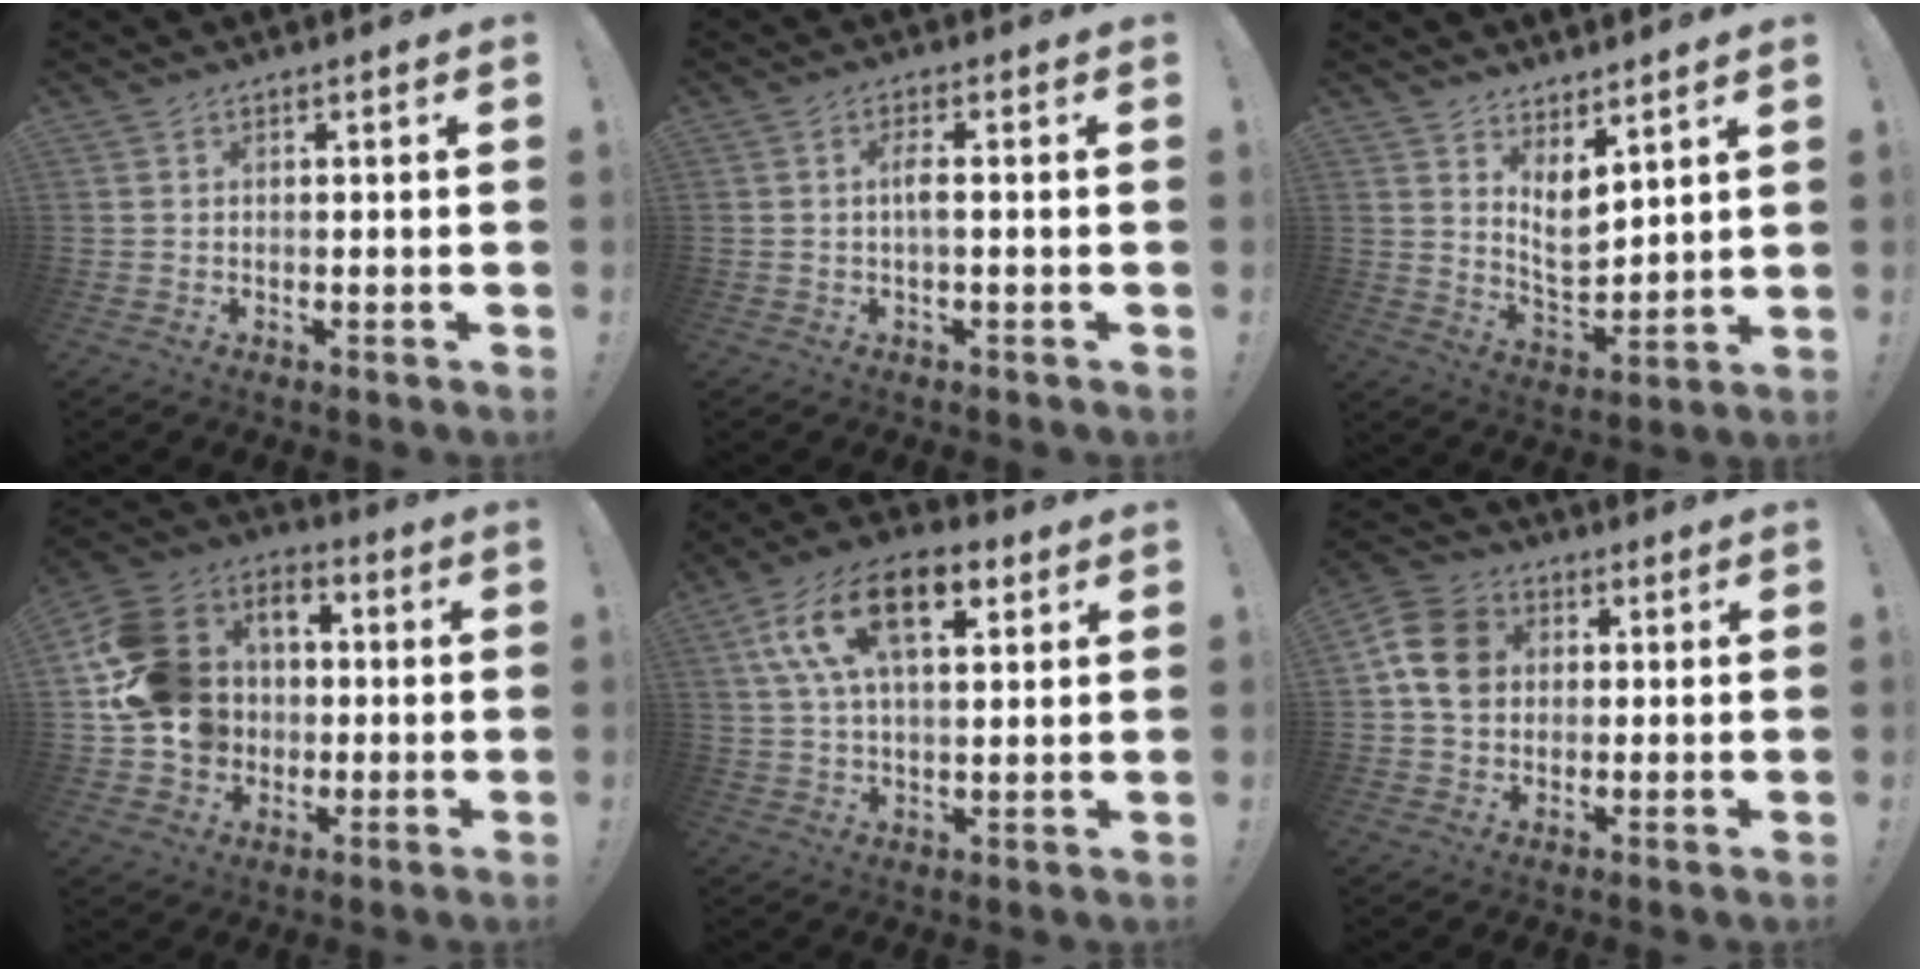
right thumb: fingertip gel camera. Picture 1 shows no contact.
{"total": 3.2, "force": [-0.3, 0.3, 3.2], "torque": [-0.068, 0.004, -0.009]}
{"total": 7.7, "force": [5.1, 3.6, 4.5], "torque": [-0.064, -0.045, 0.098]}
{"total": 18.0, "force": [0.5, 16.0, 8.3], "torque": [-0.155, 0.010, 0.034]}
{"total": 17.6, "force": [7.0, 8.8, 13.4], "torque": [-0.247, -0.007, 0.120]}
{"total": 11.5, "force": [1.7, 9.7, 6.1], "torque": [-0.097, 0.011, 0.035]}